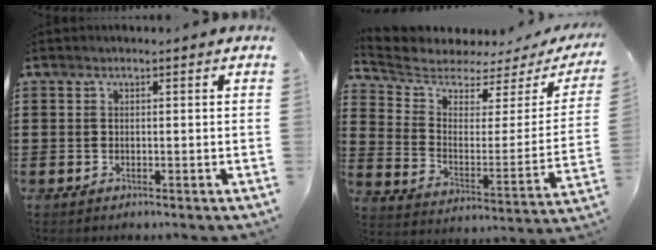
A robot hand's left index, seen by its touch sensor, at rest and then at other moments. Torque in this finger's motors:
{"motor_torque": [2.14, 0.00, 0.82, 0.05]}